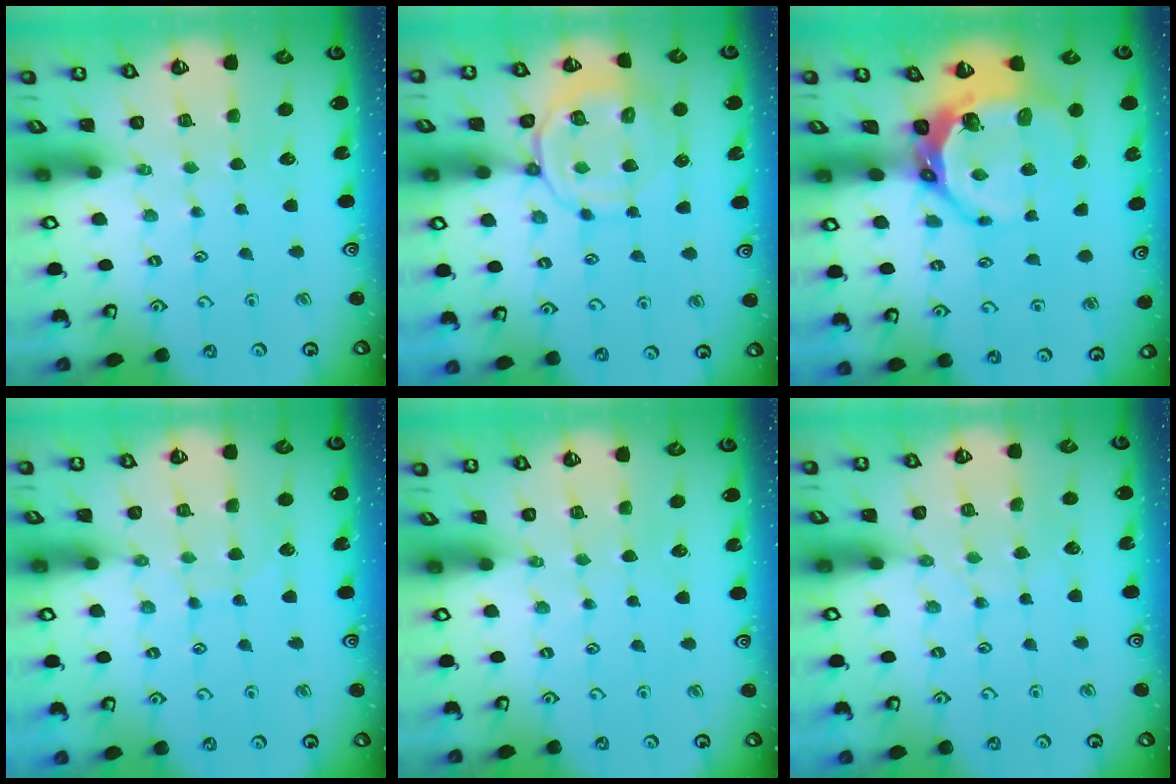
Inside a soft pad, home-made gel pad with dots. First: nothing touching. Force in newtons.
{"total": 12.1, "press": 12.0, "slide": 1.6}
{"total": 10.9, "press": 9.7, "slide": 5.0}
{"total": 6.5, "press": 6.5, "slide": 0.5}
{"total": 0.0}
{"total": 4.6, "press": 4.6, "slide": 0.5}